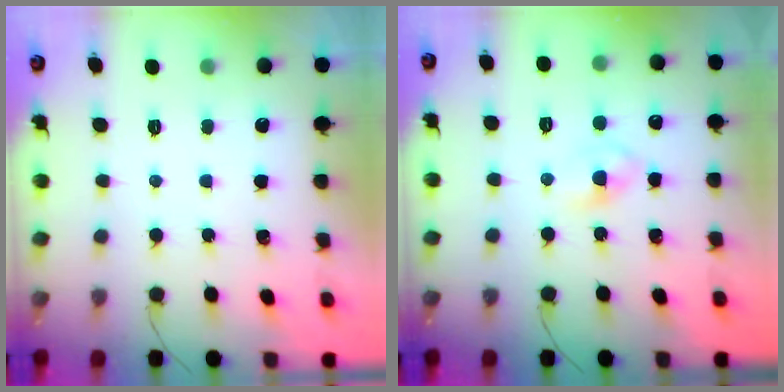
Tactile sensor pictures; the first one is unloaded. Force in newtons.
{"total": 2.9, "press": 2.6, "slide": 1.3}